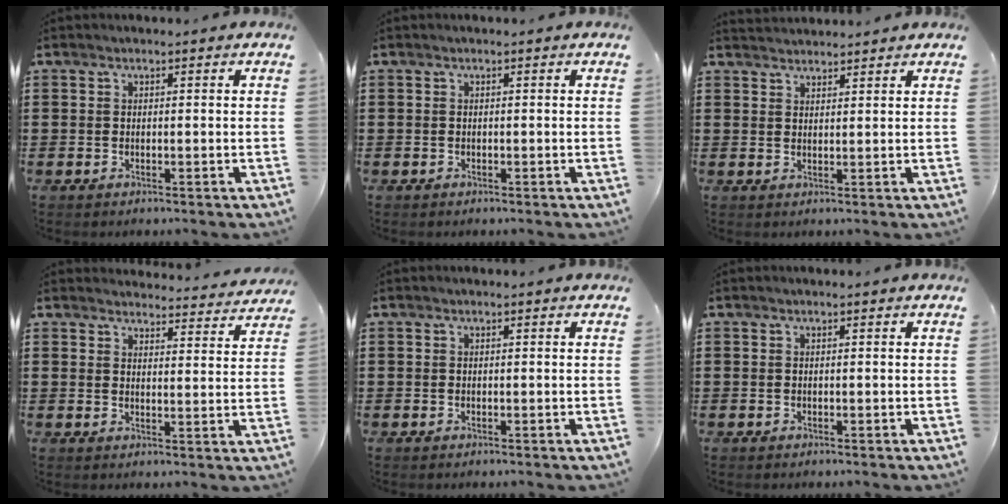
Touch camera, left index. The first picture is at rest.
{"total": 0.0}
{"total": 2.1, "force": [2.1, 0.1, -0.2], "torque": [-0.001, -0.001, 0.041]}
{"total": 3.5, "force": [3.5, 0.1, 0.1], "torque": [-0.009, -0.024, 0.061]}
{"total": 0.0}
{"total": 0.0}